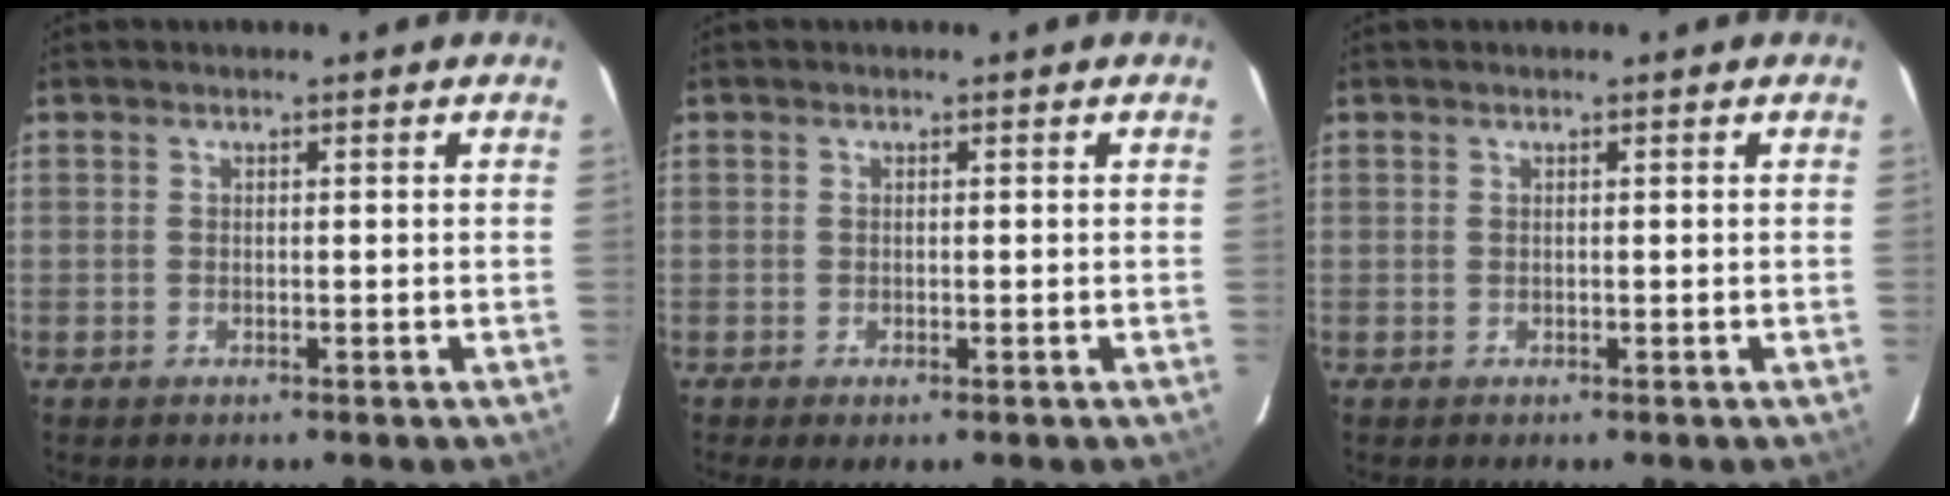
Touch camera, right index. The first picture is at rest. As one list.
[{"total": 1.1, "force": [-0.6, 0.3, 0.9], "torque": [-0.019, -0.005, -0.010]}, {"total": 0.0}]